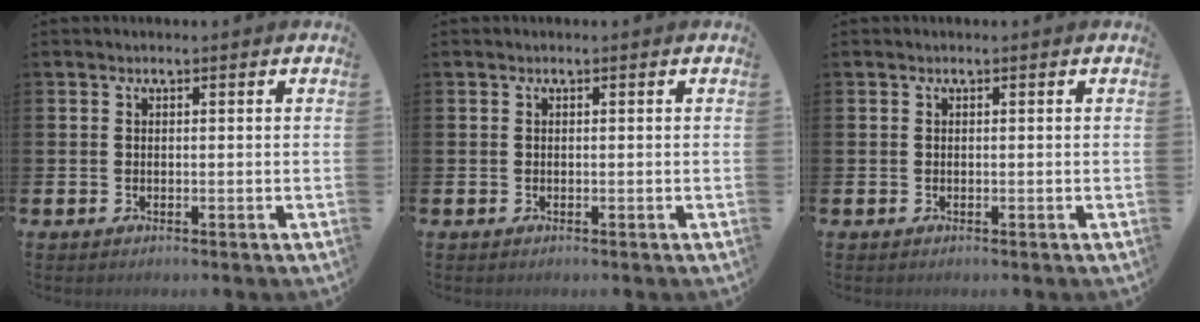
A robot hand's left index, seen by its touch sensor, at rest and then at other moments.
{"total": 0.0}
{"total": 0.0}